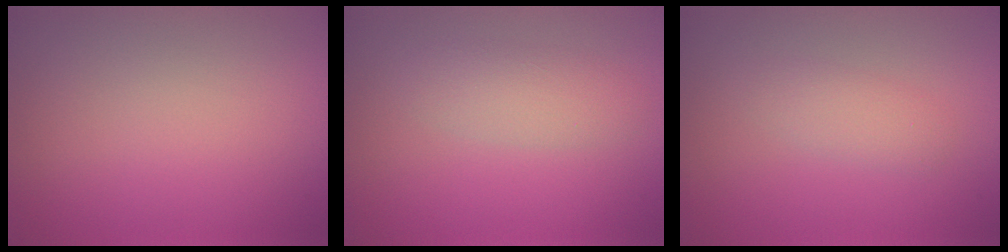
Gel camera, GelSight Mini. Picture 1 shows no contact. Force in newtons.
{"total": 2.5, "press": 2.5, "slide": 0.1}
{"total": 2.4, "press": 2.4, "slide": 0.2}